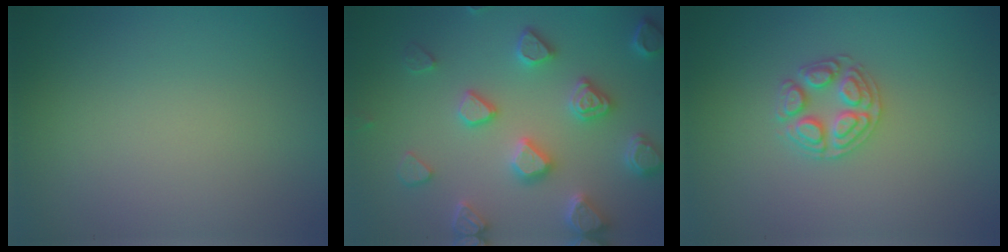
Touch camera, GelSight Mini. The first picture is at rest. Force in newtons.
{"total": 5.0, "press": 4.7, "slide": 1.6}
{"total": 2.6, "press": 2.6, "slide": 0.2}